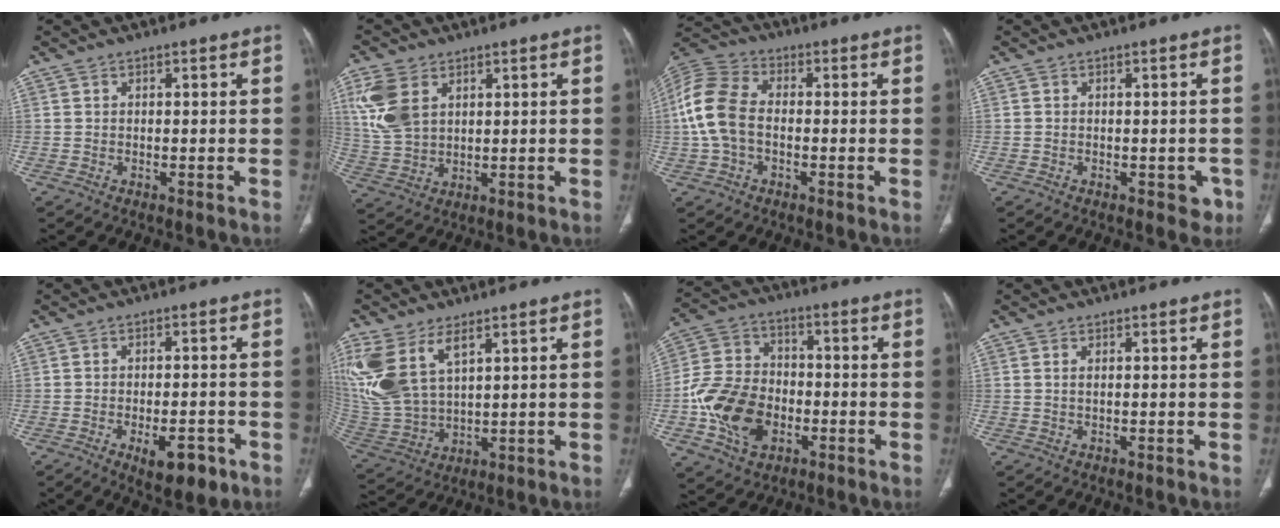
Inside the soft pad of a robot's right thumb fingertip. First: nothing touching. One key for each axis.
{"total": 10.1, "fx": 3.9, "fy": 6.5, "fz": 6.6, "tx": -0.144, "ty": -0.006, "tz": 0.087}
{"total": 11.7, "fx": -0.9, "fy": 7.9, "fz": 8.7, "tx": -0.190, "ty": 0.030, "tz": -0.025}
{"total": 2.6, "fx": -1.0, "fy": 1.8, "fz": 1.6, "tx": 0.002, "ty": 0.005, "tz": -0.010}
{"total": 7.8, "fx": -3.6, "fy": 3.5, "fz": 5.9, "tx": -0.074, "ty": 0.011, "tz": -0.044}
{"total": 16.5, "fx": 7.5, "fy": 8.9, "fz": 11.7, "tx": -0.266, "ty": -0.021, "tz": 0.166}
{"total": 15.4, "fx": -4.2, "fy": 11.3, "fz": 9.7, "tx": -0.159, "ty": 0.024, "tz": -0.074}
{"total": 0.9, "fx": 0.3, "fy": 0.3, "fz": 0.8, "tx": -0.020, "ty": 0.003, "tz": 0.008}